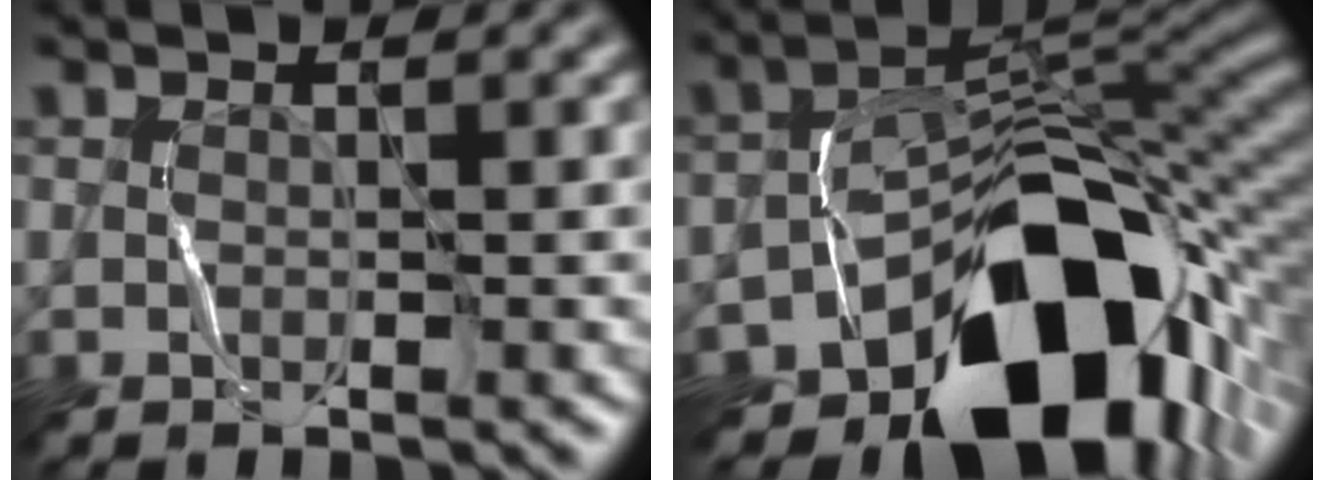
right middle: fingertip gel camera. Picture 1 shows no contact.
{"total": 14.6, "force": [-8.3, 8.3, 8.6], "torque": [-0.100, 0.004, -0.135]}